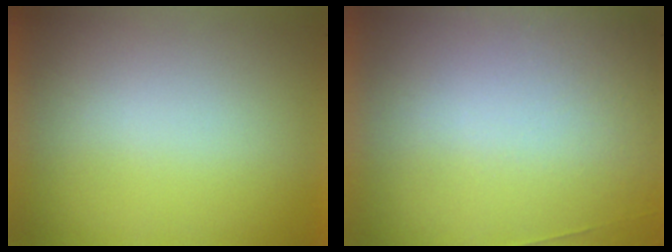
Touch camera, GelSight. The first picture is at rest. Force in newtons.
{"total": 1.7}